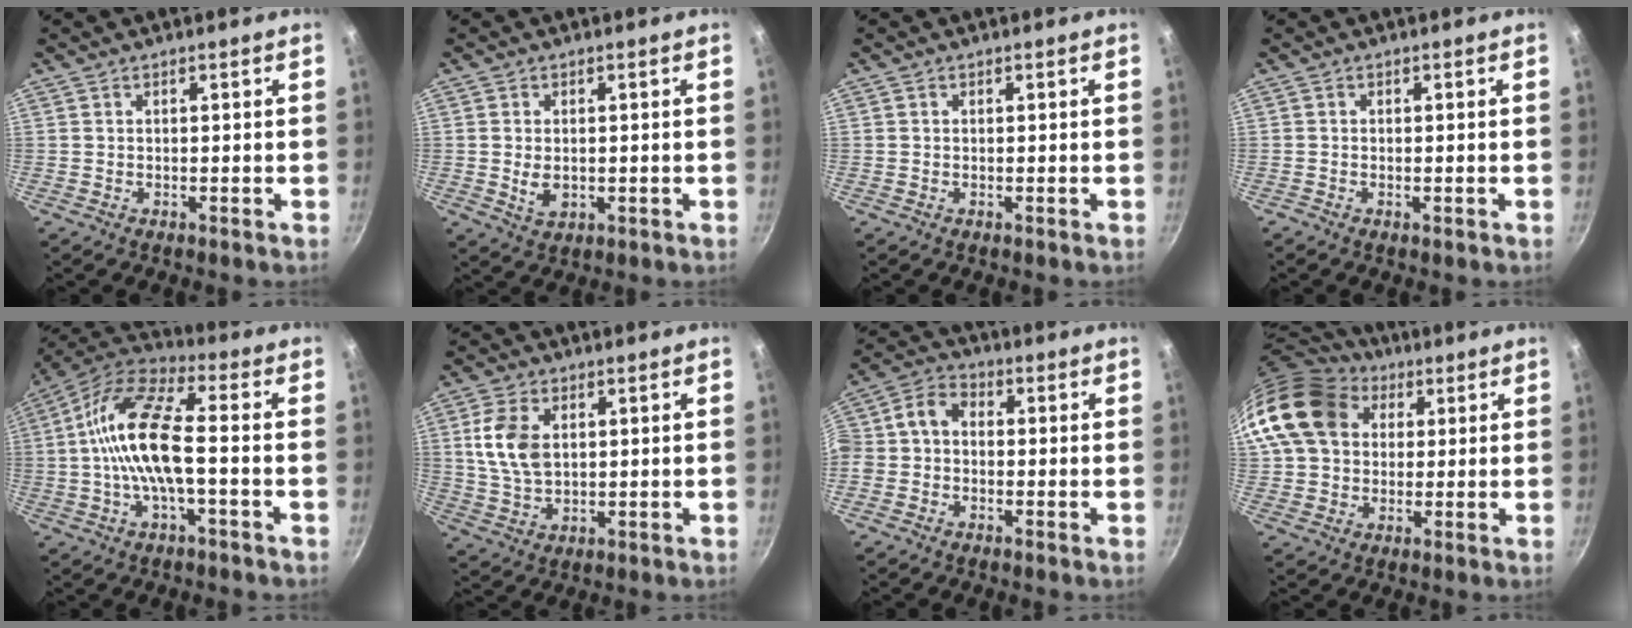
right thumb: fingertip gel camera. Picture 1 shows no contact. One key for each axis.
{"total": 3.9, "fx": -0.2, "fy": 2.6, "fz": 2.9, "tx": -0.050, "ty": -0.006, "tz": 0.002}
{"total": 0.0}
{"total": 0.6, "fx": -0.3, "fy": 0.3, "fz": 0.5, "tx": -0.009, "ty": 0.001, "tz": -0.006}
{"total": 15.0, "fx": -1.4, "fy": 5.5, "fz": 13.9, "tx": -0.267, "ty": 0.038, "tz": -0.045}
{"total": 8.9, "fx": 1.9, "fy": 5.7, "fz": 6.6, "tx": -0.119, "ty": -0.007, "tz": 0.039}
{"total": 7.8, "fx": -1.1, "fy": 6.1, "fz": 4.7, "tx": -0.084, "ty": 0.032, "tz": -0.042}
{"total": 16.7, "fx": 4.6, "fy": 13.1, "fz": 9.2, "tx": -0.158, "ty": 0.022, "tz": 0.072}